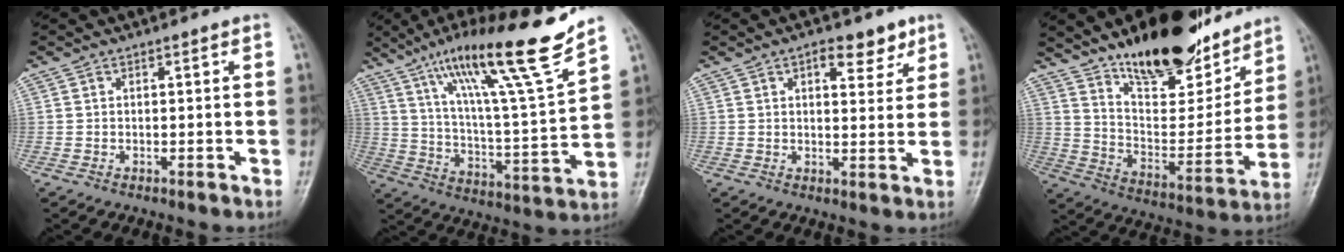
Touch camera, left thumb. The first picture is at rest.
{"total": 21.7, "force": [15.0, 1.1, 15.6], "torque": [-0.234, -0.064, 0.252]}
{"total": 6.1, "force": [3.6, 3.0, 3.9], "torque": [-0.027, -0.017, 0.047]}
{"total": 23.4, "force": [17.0, 9.2, 13.2], "torque": [-0.151, -0.090, 0.275]}